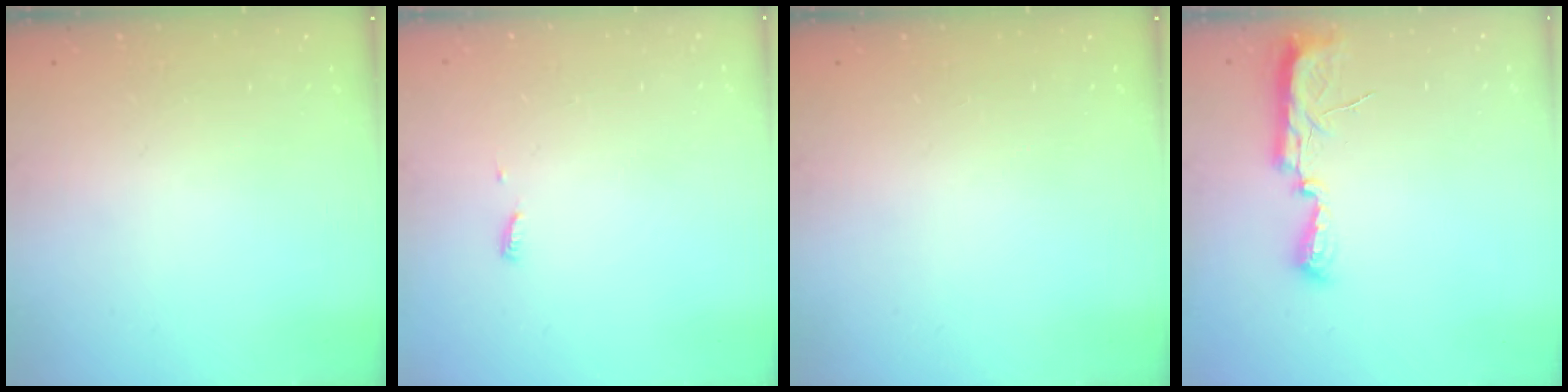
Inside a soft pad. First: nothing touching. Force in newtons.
{"total": 3.9, "press": 3.9, "slide": 0.5}
{"total": 0.0}
{"total": 10.3, "press": 8.9, "slide": 5.2}